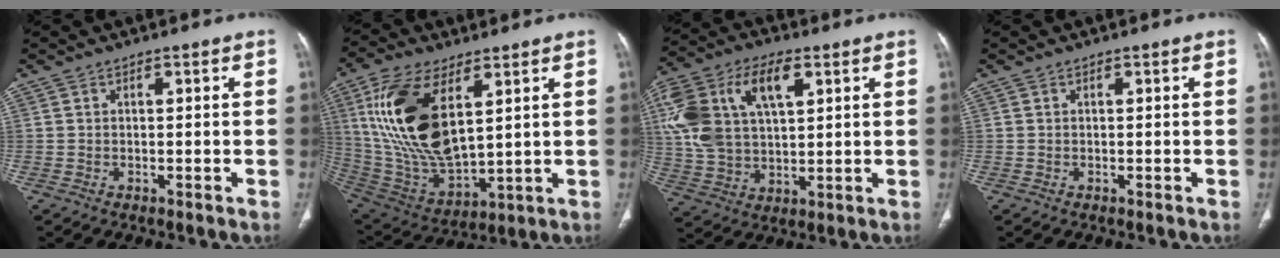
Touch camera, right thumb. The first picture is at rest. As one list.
[{"total": 21.2, "force": [6.9, 10.0, 17.3], "torque": [-0.340, -0.031, 0.142]}, {"total": 18.8, "force": [6.1, 10.5, 14.4], "torque": [-0.291, 0.009, 0.111]}, {"total": 0.0}]